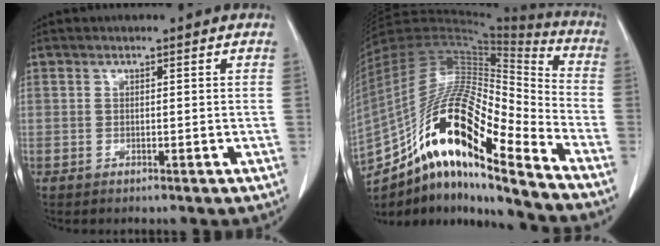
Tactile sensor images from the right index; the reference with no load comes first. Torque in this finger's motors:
{"motor_torque": [1.14, -0.83, 1.05, 0.21]}